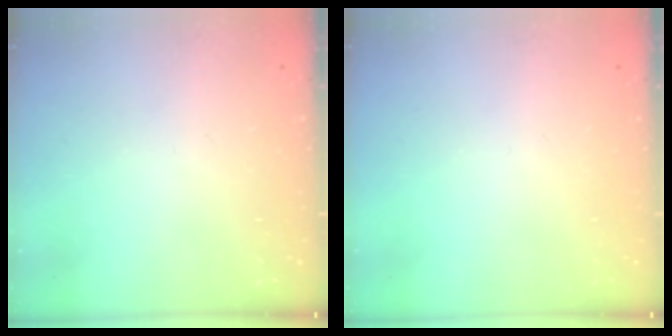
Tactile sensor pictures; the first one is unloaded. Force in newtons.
{"total": 0.0}